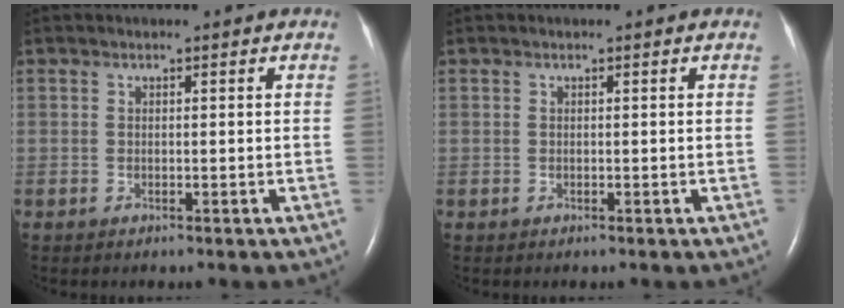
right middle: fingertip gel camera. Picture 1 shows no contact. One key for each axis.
{"total": 0.0}